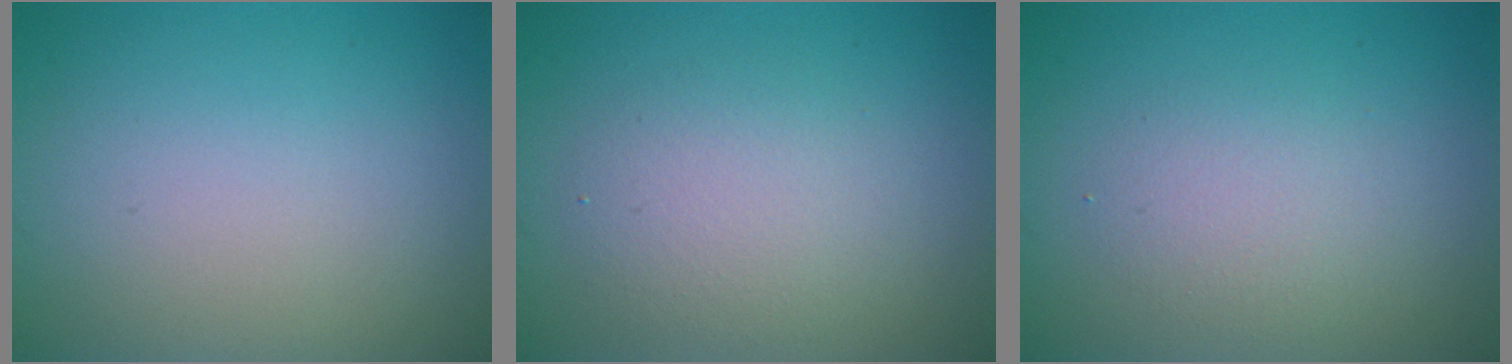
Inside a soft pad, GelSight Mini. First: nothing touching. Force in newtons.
{"total": 3.3, "press": 3.3, "slide": 0.2}
{"total": 2.2, "press": 2.2, "slide": 0.1}